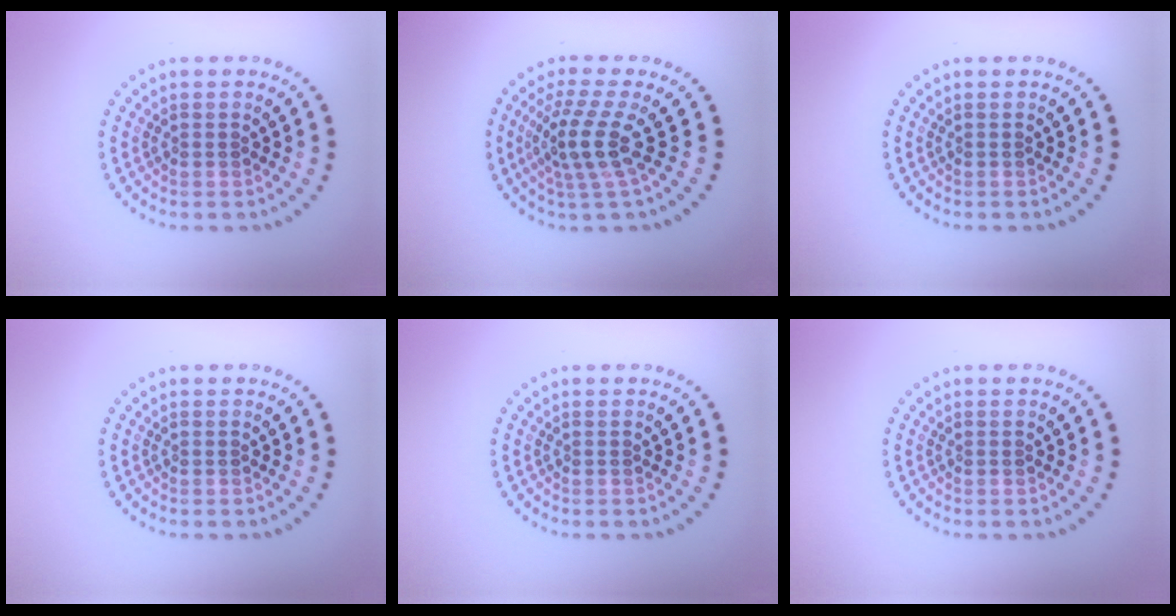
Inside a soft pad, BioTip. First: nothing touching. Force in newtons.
{"total": 4.0, "press": 2.9, "slide": 2.7}
{"total": 0.0}
{"total": 0.0}
{"total": 0.0}
{"total": 0.0}